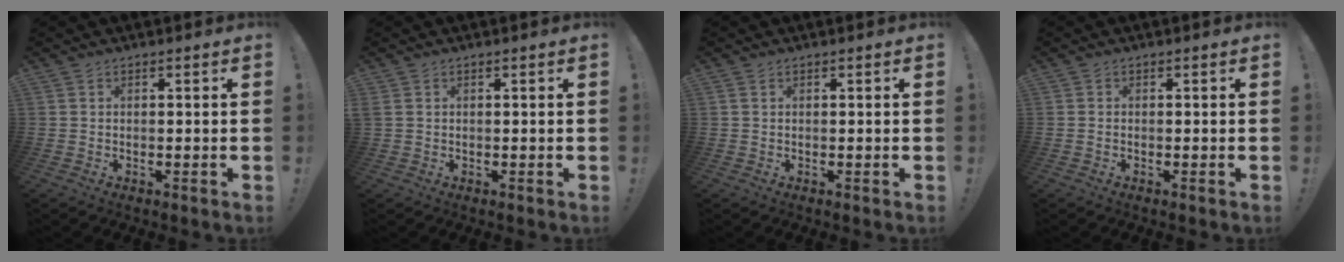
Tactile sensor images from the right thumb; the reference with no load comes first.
{"total": 1.3, "force": [0.4, 0.9, 0.8], "torque": [-0.020, 0.006, 0.009]}
{"total": 0.5, "force": [0.3, 0.3, 0.3], "torque": [-0.011, 0.003, 0.008]}
{"total": 0.0}